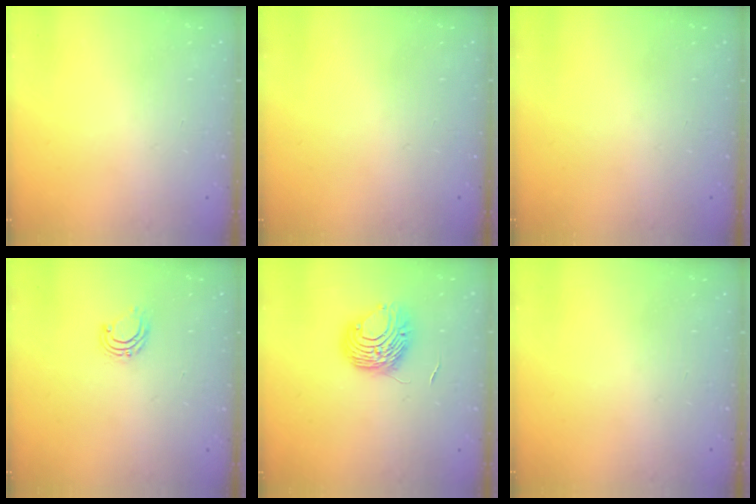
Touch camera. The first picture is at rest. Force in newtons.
{"total": 0.0}
{"total": 0.0}
{"total": 6.6, "press": 6.6, "slide": 0.5}
{"total": 8.7, "press": 8.7, "slide": 0.4}
{"total": 0.0}